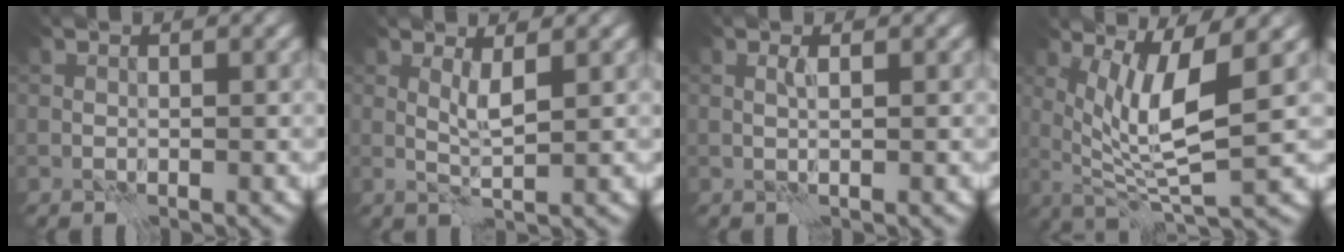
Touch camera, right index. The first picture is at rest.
{"total": 1.9, "force": [1.3, -0.7, 1.2], "torque": [-0.023, -0.002, 0.025]}
{"total": 0.8, "force": [0.4, -0.6, 0.4], "torque": [-0.007, 0.006, 0.004]}
{"total": 6.2, "force": [2.1, 0.9, 5.8], "torque": [-0.102, -0.010, 0.044]}